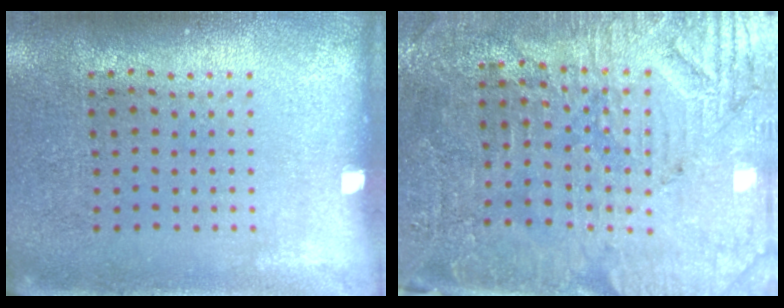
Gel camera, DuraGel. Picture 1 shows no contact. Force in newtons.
{"total": 3.7, "press": 3.3, "slide": 1.6}